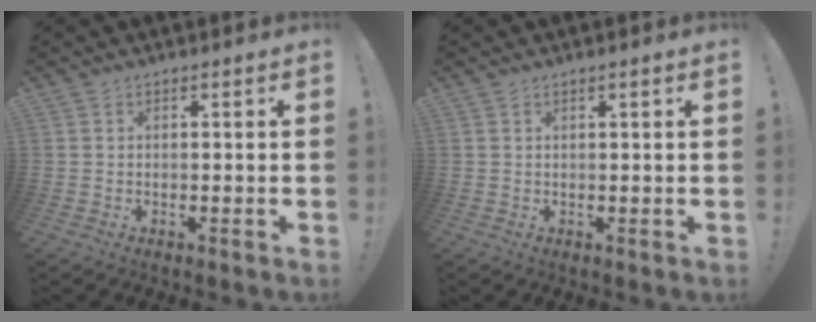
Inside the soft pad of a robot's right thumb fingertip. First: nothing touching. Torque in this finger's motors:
{"motor_torque": [-0.05, 0.01, 0.01, -0.02, -0.09]}